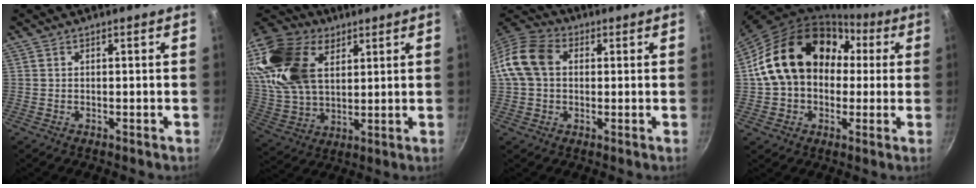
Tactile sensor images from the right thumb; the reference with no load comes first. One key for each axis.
{"total": 23.3, "fx": 9.3, "fy": 15.0, "fz": 15.2, "tx": -0.302, "ty": -0.015, "tz": 0.179}
{"total": 11.0, "fx": 1.5, "fy": 8.2, "fz": 7.2, "tx": -0.124, "ty": 0.023, "tz": 0.010}
{"total": 20.9, "fx": 2.9, "fy": 16.0, "fz": 13.2, "tx": -0.199, "ty": 0.056, "tz": 0.048}